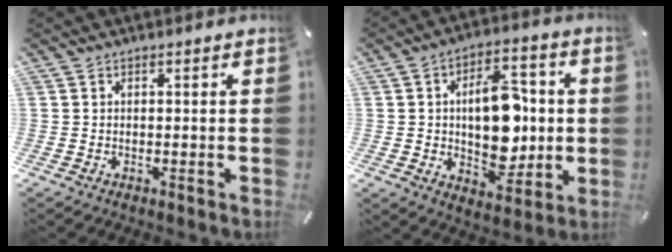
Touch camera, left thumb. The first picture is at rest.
{"total": 15.2, "force": [0.3, 9.6, 11.7], "torque": [-0.171, 0.001, 0.007]}